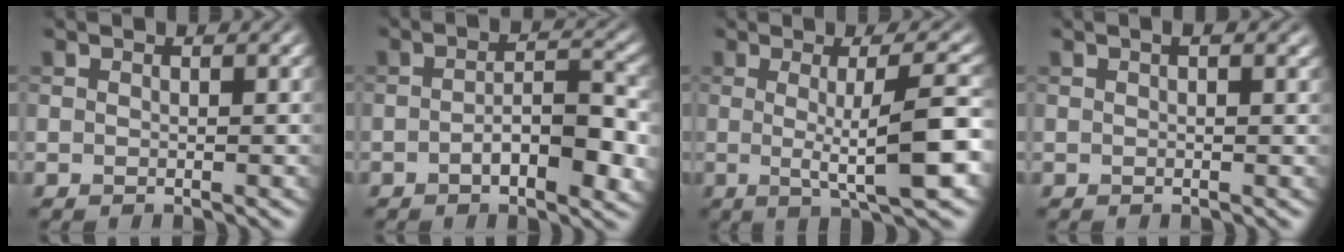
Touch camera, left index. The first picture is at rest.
{"total": 5.6, "force": [-1.4, 2.2, 5.0], "torque": [-0.079, 0.001, -0.022]}
{"total": 7.5, "force": [-0.3, 1.3, 7.3], "torque": [-0.104, -0.002, -0.001]}
{"total": 1.1, "force": [0.5, 0.2, 1.0], "torque": [-0.014, 0.003, 0.009]}